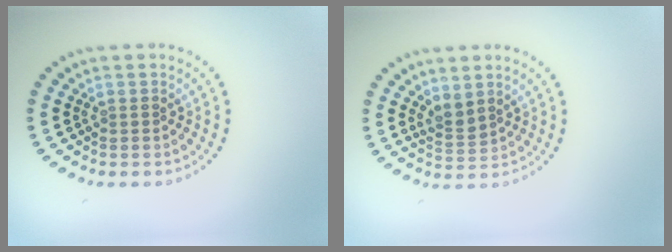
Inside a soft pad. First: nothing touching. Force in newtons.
{"total": 1.7, "press": 1.4, "slide": 1.0}